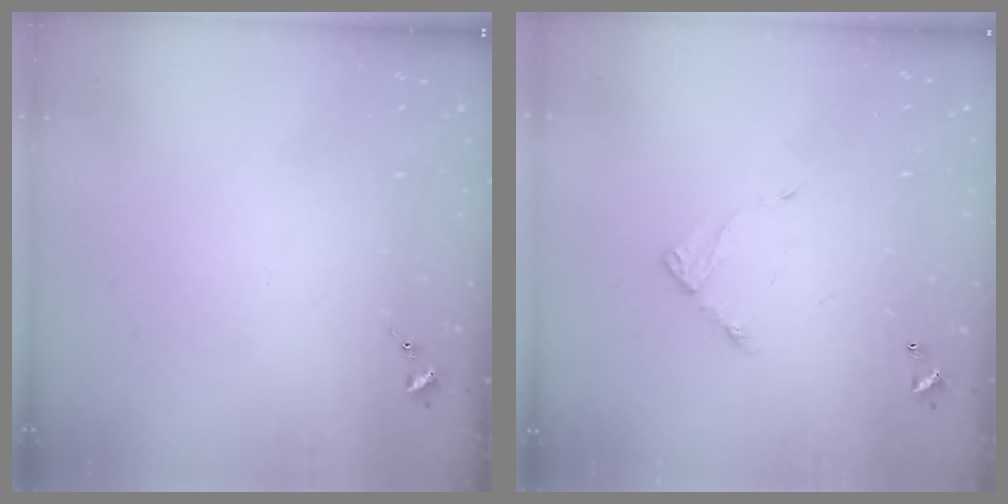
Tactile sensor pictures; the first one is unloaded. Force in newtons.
{"total": 5.8, "press": 5.8, "slide": 0.3}